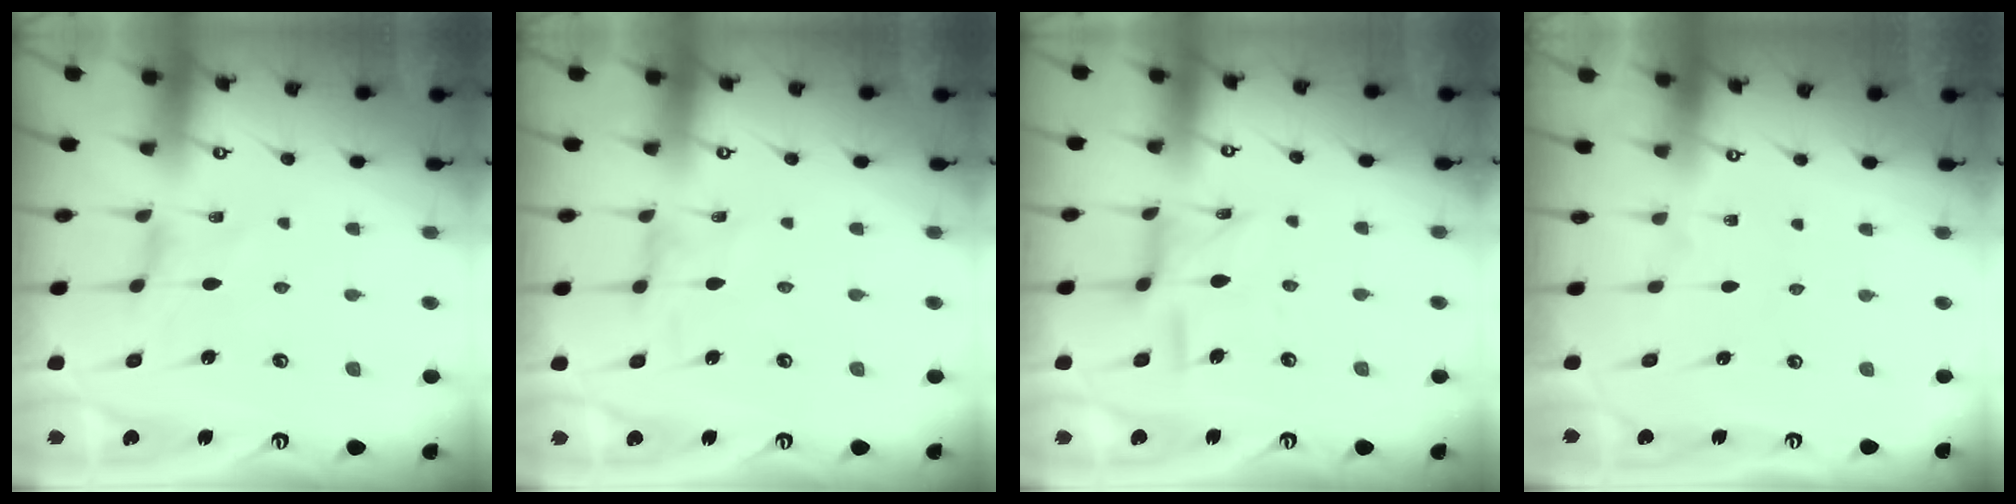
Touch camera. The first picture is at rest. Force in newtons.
{"total": 1.6, "press": 1.5, "slide": 0.4}
{"total": 10.2, "press": 10.2, "slide": 0.8}
{"total": 0.0}